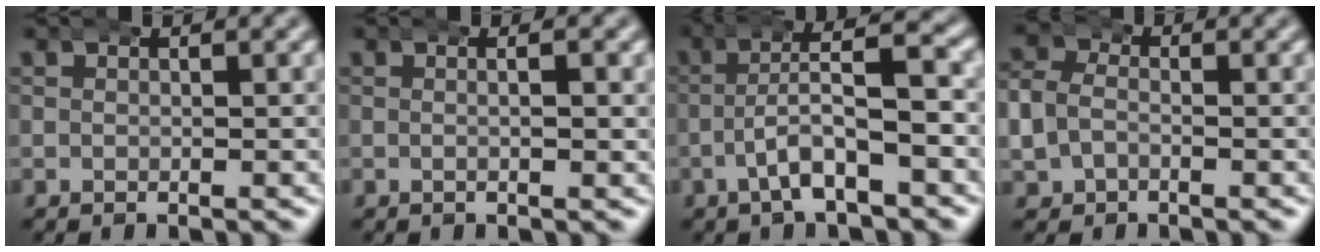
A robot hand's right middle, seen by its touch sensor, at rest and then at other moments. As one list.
[{"total": 1.6, "force": [0.0, 0.3, 1.6], "torque": [-0.022, 0.007, -0.006]}, {"total": 4.6, "force": [-1.6, 1.3, 4.1], "torque": [-0.060, 0.009, -0.031]}, {"total": 3.7, "force": [-0.4, 3.3, 1.6], "torque": [-0.059, -0.006, -0.004]}]